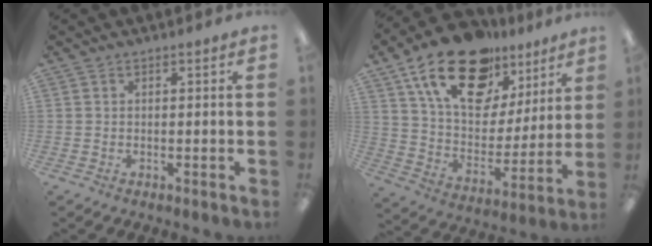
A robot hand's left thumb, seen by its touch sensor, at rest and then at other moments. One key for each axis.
{"total": 22.2, "fx": 14.6, "fy": 11.8, "fz": 11.9, "tx": -0.203, "ty": -0.079, "tz": 0.261}